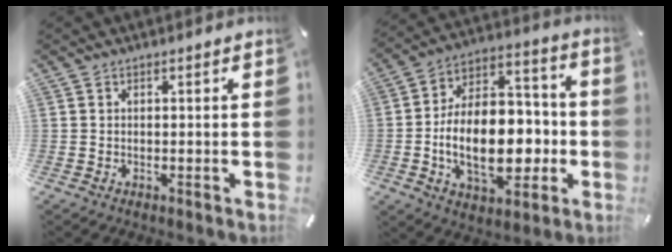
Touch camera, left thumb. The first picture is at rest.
{"total": 20.4, "force": [-4.3, 13.0, 15.1], "torque": [-0.258, 0.002, -0.067]}